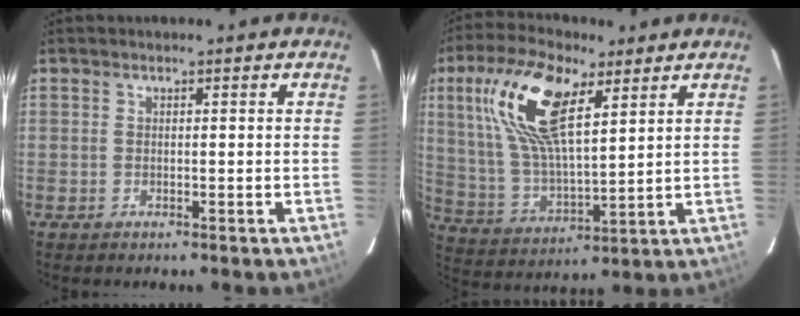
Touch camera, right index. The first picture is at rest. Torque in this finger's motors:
{"motor_torque": [0.71, 0.18, 0.61, 0.21]}